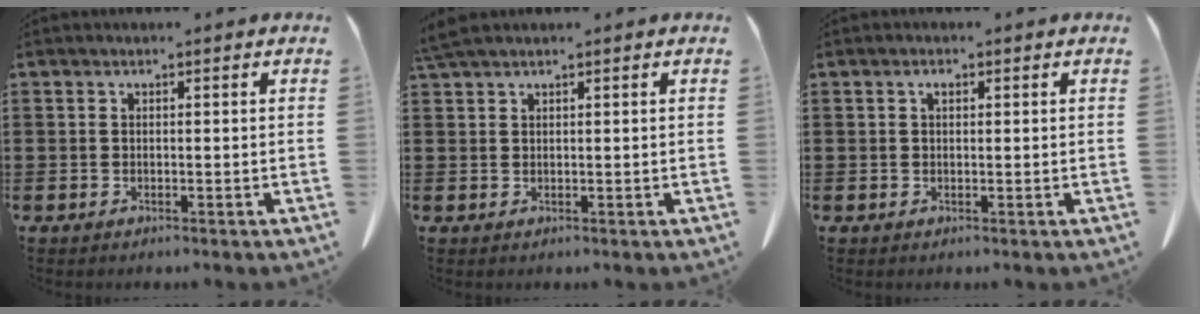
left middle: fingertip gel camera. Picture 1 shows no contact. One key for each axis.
{"total": 1.9, "fx": 1.5, "fy": 0.0, "fz": 1.1, "tx": -0.026, "ty": -0.002, "tz": 0.030}
{"total": 1.0, "fx": 0.4, "fy": 0.4, "fz": 0.8, "tx": -0.018, "ty": 0.002, "tz": 0.008}